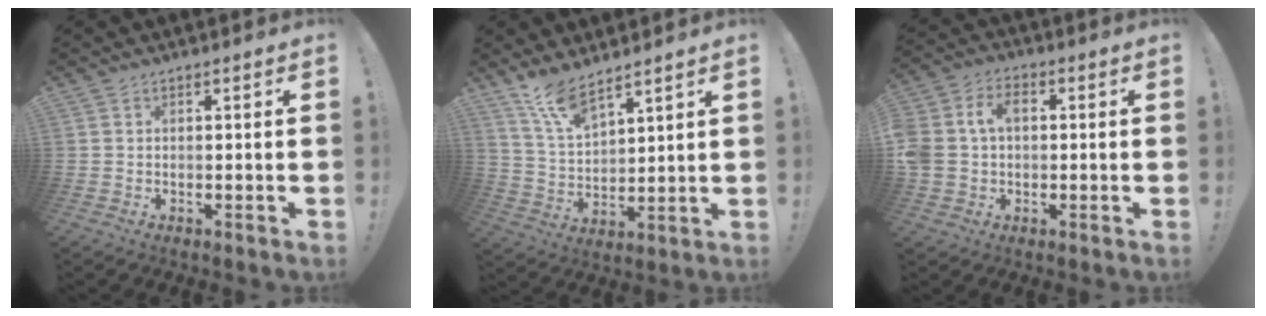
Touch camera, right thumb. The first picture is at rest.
{"total": 9.4, "force": [8.2, 2.2, 4.1], "torque": [-0.092, -0.055, 0.155]}
{"total": 9.4, "force": [1.3, 7.2, 6.0], "torque": [-0.126, 0.010, 0.027]}